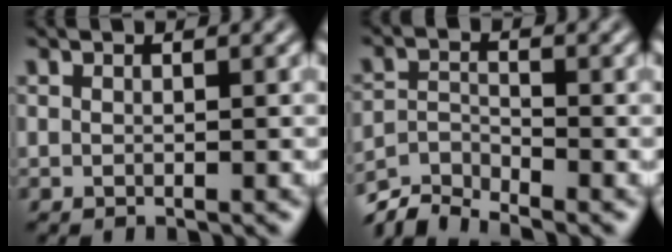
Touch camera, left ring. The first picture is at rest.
{"total": 4.2, "force": [-4.0, 0.9, 1.1], "torque": [-0.017, -0.006, -0.087]}